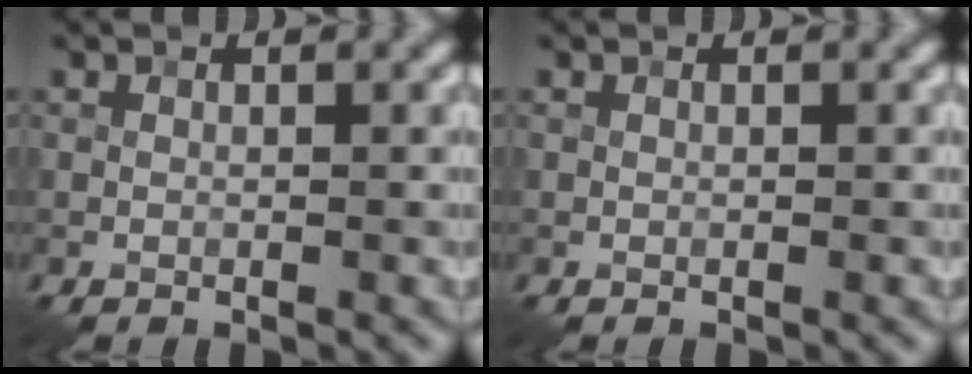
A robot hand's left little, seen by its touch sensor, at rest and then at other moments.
{"total": 0.0}